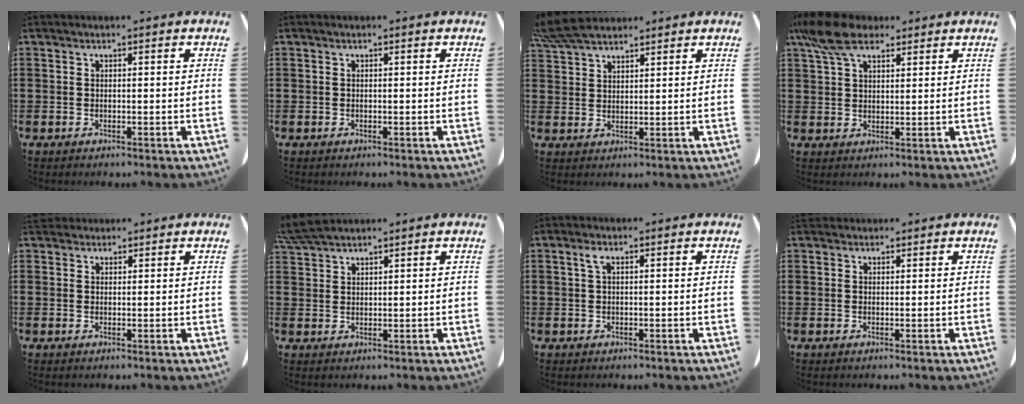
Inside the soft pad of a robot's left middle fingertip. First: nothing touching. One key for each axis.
{"total": 0.0}
{"total": 6.0, "fx": 5.2, "fy": 1.4, "fz": 2.7, "tx": -0.068, "ty": -0.007, "tz": 0.101}
{"total": 7.6, "fx": 5.3, "fy": 3.3, "fz": 4.5, "tx": -0.111, "ty": -0.004, "tz": 0.098}
{"total": 2.3, "fx": 2.1, "fy": 1.0, "fz": 0.5, "tx": -0.017, "ty": 0.004, "tz": 0.042}
{"total": 4.6, "fx": 4.1, "fy": 0.6, "fz": 2.0, "tx": -0.052, "ty": -0.004, "tz": 0.078}
{"total": 1.5, "fx": 0.6, "fy": 0.4, "fz": 1.3, "tx": -0.029, "ty": 0.002, "tz": 0.010}
{"total": 1.6, "fx": 1.4, "fy": 0.6, "fz": 0.1, "tx": -0.007, "ty": 0.002, "tz": 0.029}